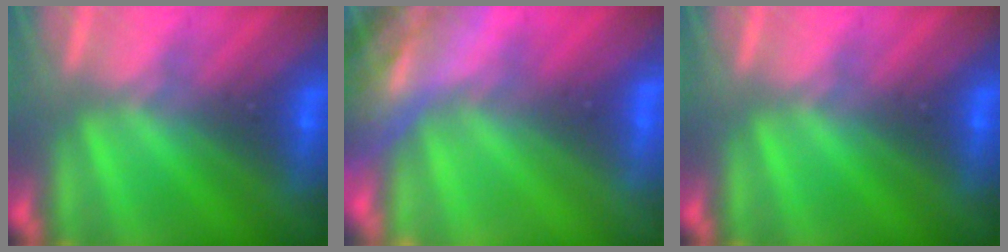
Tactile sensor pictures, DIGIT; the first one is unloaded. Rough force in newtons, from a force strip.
{"total": 9.7}
{"total": 0.0}